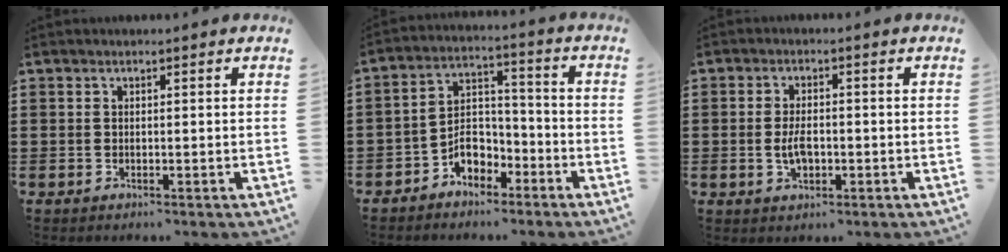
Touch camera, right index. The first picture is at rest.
{"total": 5.8, "force": [-3.7, 3.8, 2.5], "torque": [-0.048, 0.015, -0.070]}
{"total": 3.8, "force": [-0.6, 1.9, 3.3], "torque": [-0.067, 0.000, -0.012]}